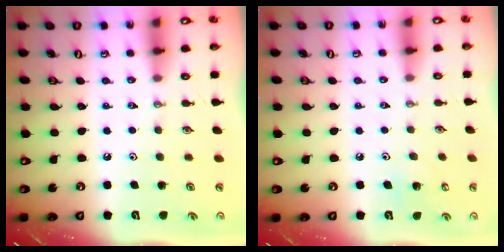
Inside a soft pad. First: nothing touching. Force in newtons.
{"total": 5.2, "press": 5.2, "slide": 0.4}